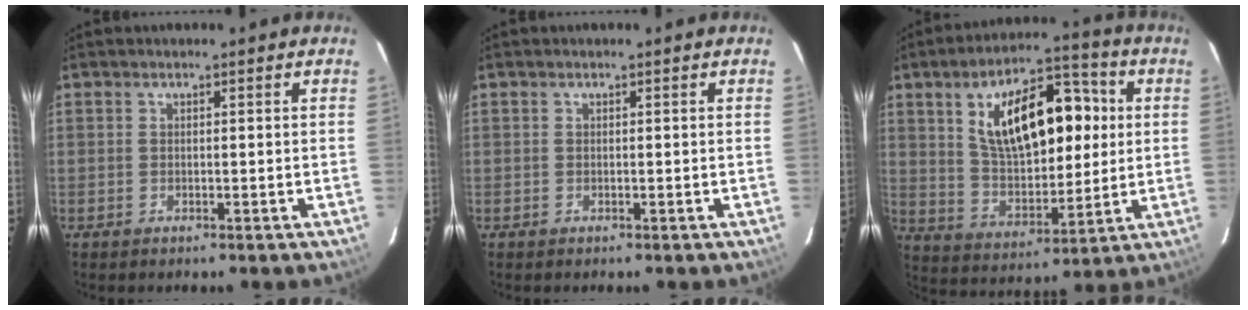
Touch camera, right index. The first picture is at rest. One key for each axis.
{"total": 0.0}
{"total": 18.9, "fx": 4.8, "fy": 9.5, "fz": 15.6, "tx": -0.268, "ty": 0.026, "tz": 0.092}